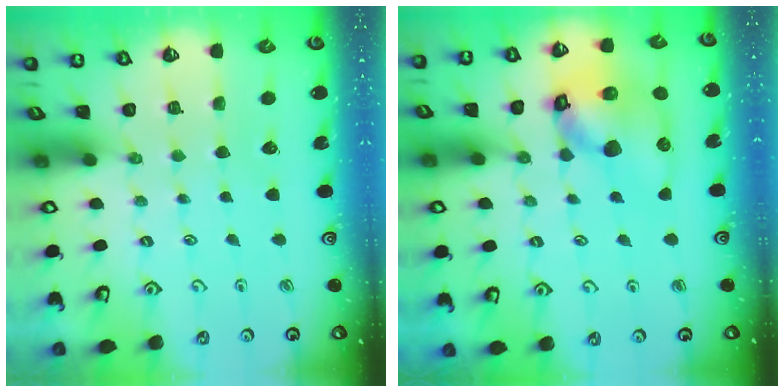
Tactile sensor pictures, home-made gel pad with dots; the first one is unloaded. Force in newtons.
{"total": 15.4, "press": 15.2, "slide": 2.2}